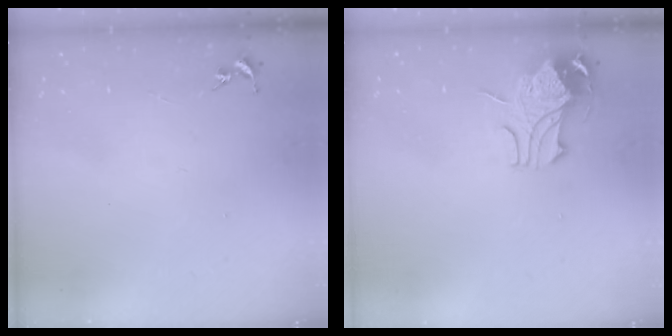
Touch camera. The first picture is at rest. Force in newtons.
{"total": 9.9, "press": 9.8, "slide": 1.4}